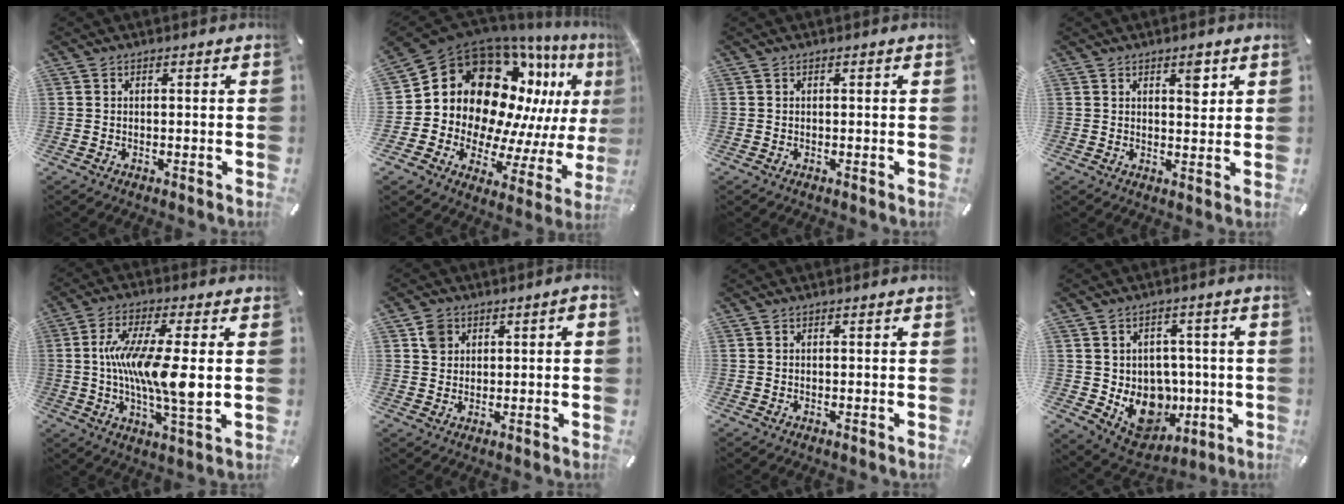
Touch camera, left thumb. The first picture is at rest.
{"total": 19.5, "force": [7.8, 14.5, 10.5], "torque": [-0.195, -0.097, 0.160]}
{"total": 0.0}
{"total": 4.1, "force": [2.2, 2.0, 2.9], "torque": [-0.030, -0.010, 0.032]}
{"total": 14.8, "force": [0.6, 3.3, 14.4], "torque": [-0.270, -0.008, 0.004]}
{"total": 3.8, "force": [1.1, 3.4, 1.4], "torque": [-0.017, 0.002, 0.015]}
{"total": 0.0}
{"total": 11.6, "force": [-1.8, 10.4, 4.8], "torque": [-0.074, -0.011, -0.015]}